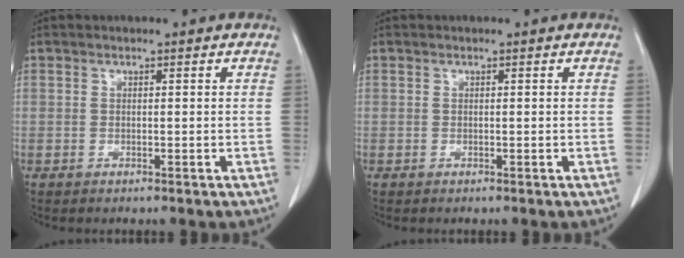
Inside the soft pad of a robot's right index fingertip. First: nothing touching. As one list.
[{"total": 0.0}]